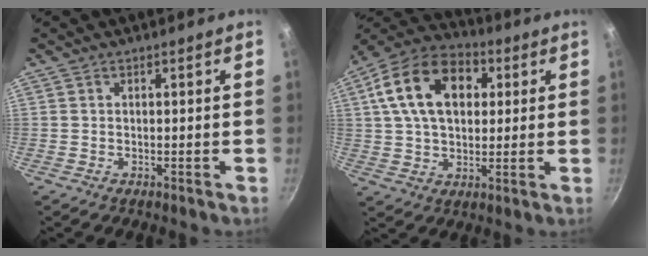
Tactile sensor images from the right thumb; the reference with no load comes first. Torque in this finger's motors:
{"motor_torque": [-0.38, 1.10, 1.33, -0.07, 0.45]}